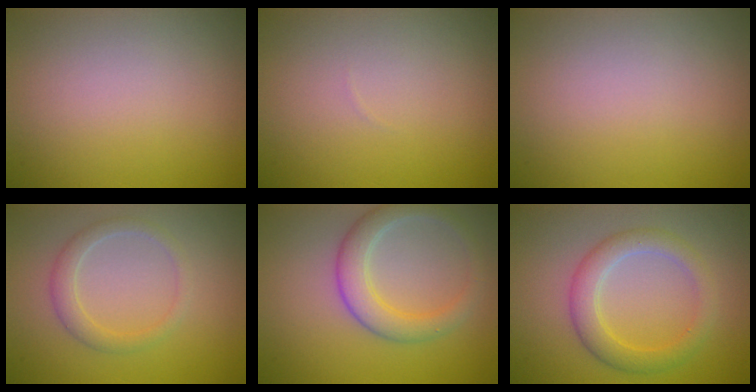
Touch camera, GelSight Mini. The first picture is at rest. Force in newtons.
{"total": 0.0}
{"total": 0.0}
{"total": 2.0, "press": 2.0, "slide": 0.1}
{"total": 3.6, "press": 3.6, "slide": 0.1}
{"total": 3.4, "press": 3.4, "slide": 0.2}